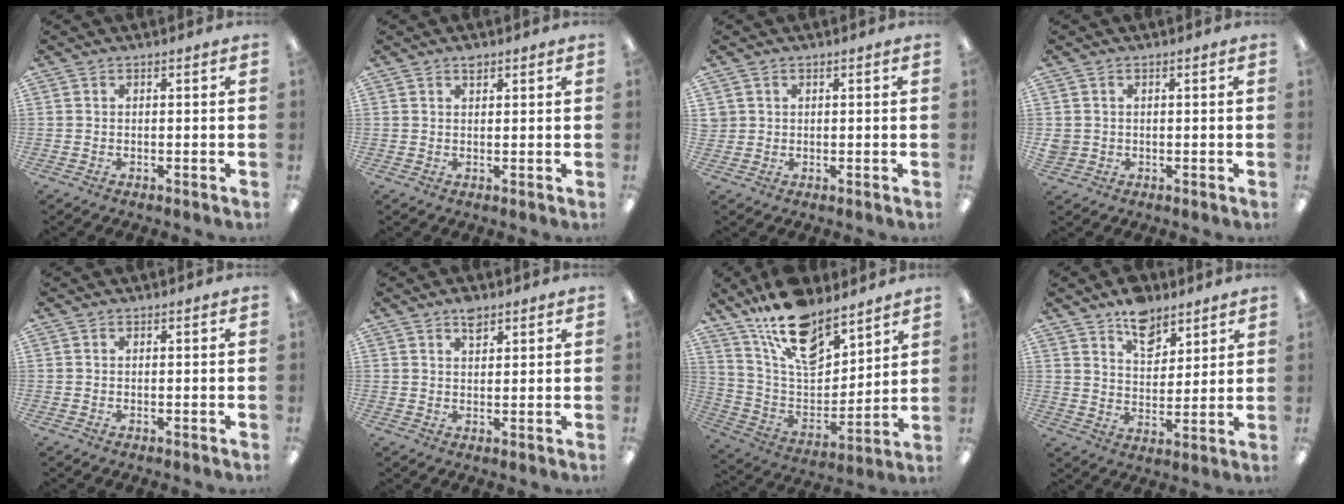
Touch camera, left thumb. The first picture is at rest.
{"total": 1.6, "force": [1.2, 0.8, 0.8], "torque": [-0.010, -0.003, 0.021]}
{"total": 1.7, "force": [0.8, 1.5, 0.1], "torque": [-0.004, 0.002, 0.015]}
{"total": 2.2, "force": [0.3, 2.1, 0.5], "torque": [-0.011, 0.003, 0.005]}
{"total": 0.0}
{"total": 3.5, "force": [2.4, 1.7, 1.8], "torque": [-0.024, -0.005, 0.040]}
{"total": 17.9, "force": [13.3, 7.9, 8.9], "torque": [-0.168, -0.081, 0.240]}
{"total": 9.4, "force": [7.0, 5.3, 3.5], "torque": [-0.037, -0.039, 0.123]}